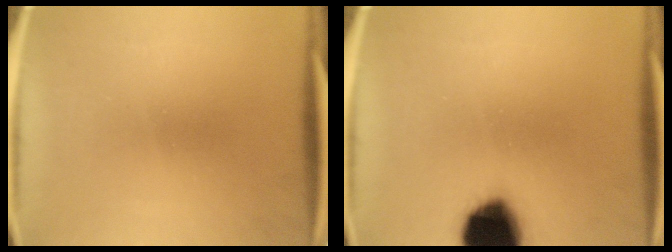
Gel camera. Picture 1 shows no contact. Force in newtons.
{"total": 17.6}